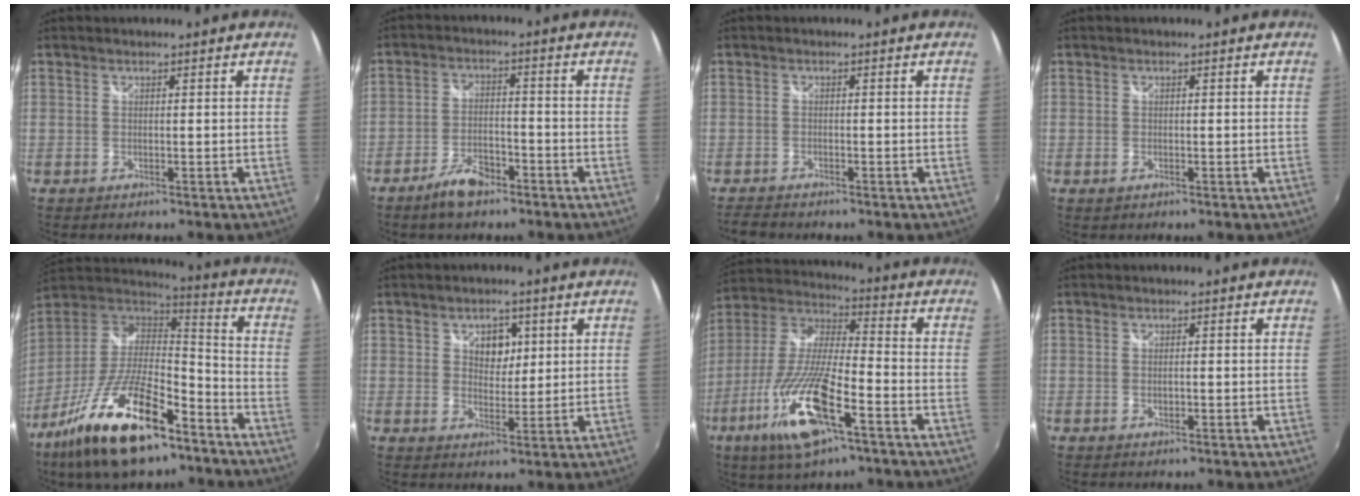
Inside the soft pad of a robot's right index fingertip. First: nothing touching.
{"total": 7.0, "force": [-5.0, 2.9, 3.9], "torque": [-0.093, -0.001, -0.088]}
{"total": 3.0, "force": [-2.7, 0.7, 1.2], "torque": [-0.032, -0.013, -0.052]}
{"total": 0.9, "force": [-0.4, 0.7, 0.4], "torque": [-0.008, -0.004, -0.009]}
{"total": 24.0, "force": [-14.4, 8.4, 17.2], "torque": [-0.336, -0.029, -0.254]}
{"total": 4.9, "force": [1.8, 3.5, 3.0], "torque": [-0.040, 0.005, 0.029]}
{"total": 19.3, "force": [-9.2, 4.8, 16.3], "torque": [-0.337, -0.038, -0.178]}
{"total": 1.1, "force": [-0.2, 0.6, 0.8], "torque": [-0.016, -0.001, -0.003]}